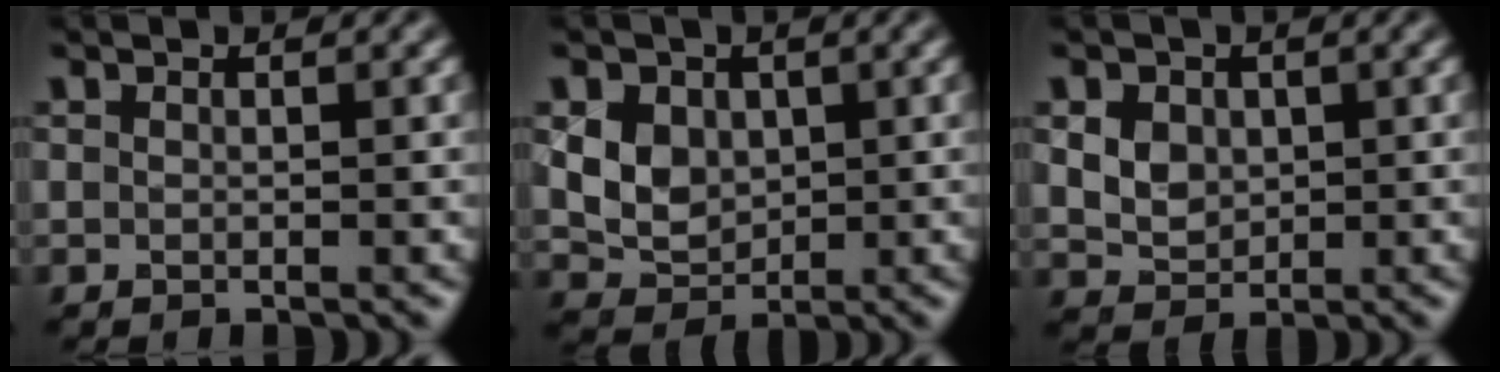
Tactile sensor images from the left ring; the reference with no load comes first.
{"total": 4.3, "force": [1.0, 3.5, 2.3], "torque": [-0.053, -0.002, 0.025]}
{"total": 4.8, "force": [1.6, 3.8, 2.5], "torque": [-0.053, 0.019, 0.021]}